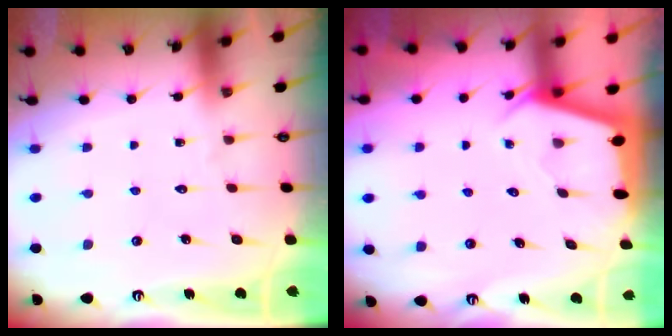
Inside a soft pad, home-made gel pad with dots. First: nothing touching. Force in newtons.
{"total": 2.3, "press": 2.3, "slide": 0.3}